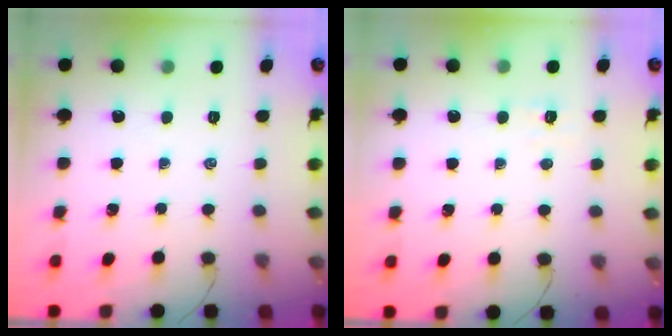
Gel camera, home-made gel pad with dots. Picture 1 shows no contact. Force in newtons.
{"total": 2.3, "press": 2.1, "slide": 0.8}